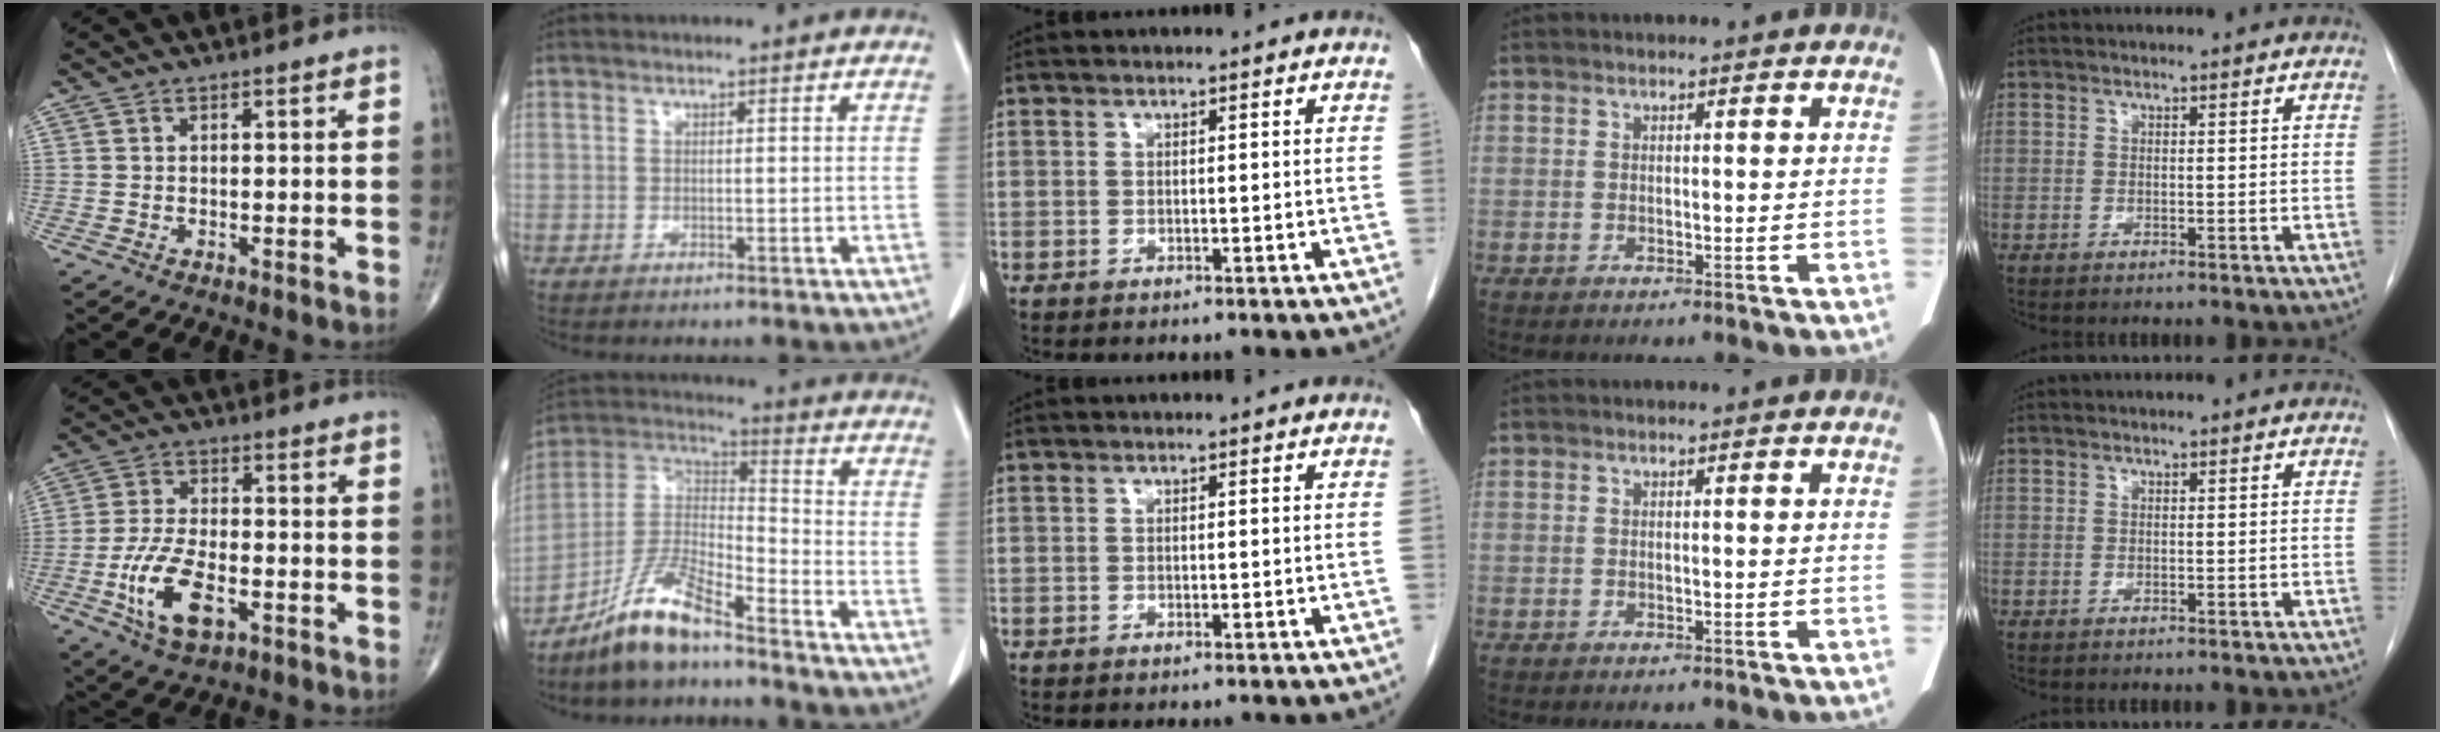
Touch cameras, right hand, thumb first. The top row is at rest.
{"thumb": {"total": 11.3, "force": [-4.0, 5.4, 9.0], "torque": [-0.178, 0.011, -0.072]}, "index": {"total": 10.2, "force": [-8.1, 1.8, 6.0], "torque": [-0.129, 0.008, -0.156]}}